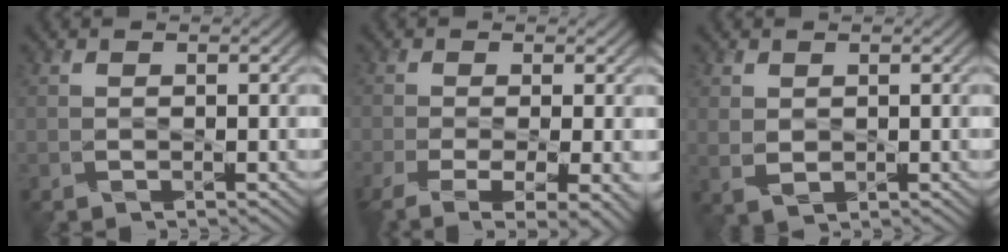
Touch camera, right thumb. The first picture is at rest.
{"total": 8.8, "force": [-4.3, 2.9, 7.1], "torque": [-0.139, -0.025, -0.065]}
{"total": 1.9, "force": [0.7, 1.3, 1.2], "torque": [-0.031, -0.005, 0.019]}